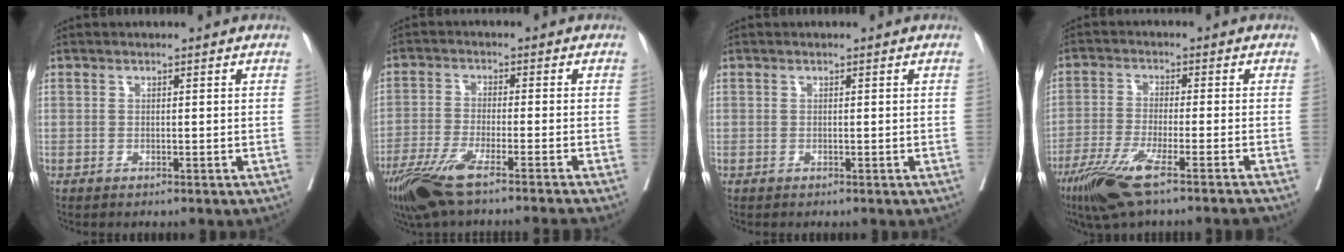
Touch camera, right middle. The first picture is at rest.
{"total": 11.5, "force": [-8.8, -0.6, 7.4], "torque": [-0.127, -0.032, -0.148]}
{"total": 0.0}
{"total": 11.4, "force": [-8.1, -0.3, 8.0], "torque": [-0.142, -0.032, -0.139]}